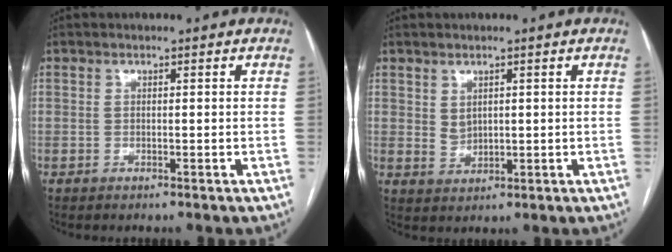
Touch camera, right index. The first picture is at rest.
{"total": 2.4, "force": [0.9, 1.7, 1.4], "torque": [-0.029, 0.000, 0.027]}